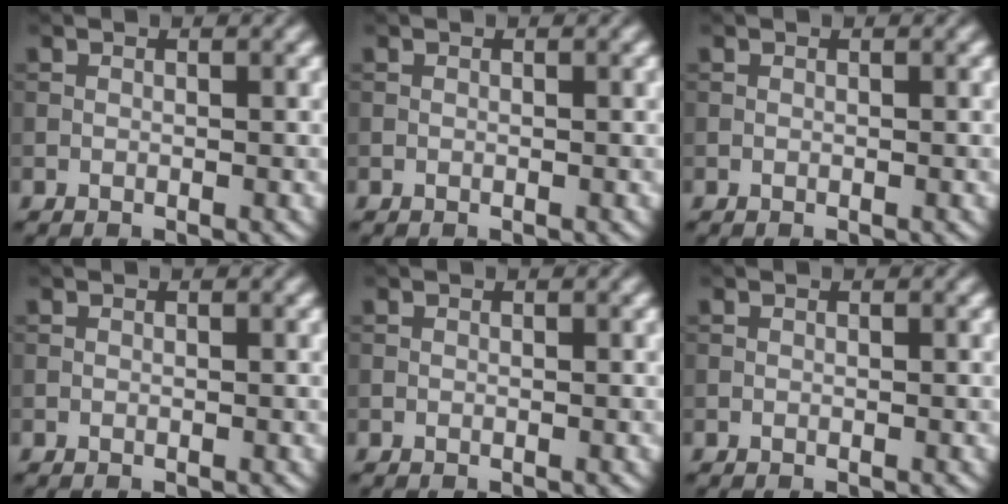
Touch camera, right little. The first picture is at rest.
{"total": 0.0}
{"total": 0.0}
{"total": 0.0}
{"total": 0.0}
{"total": 0.0}